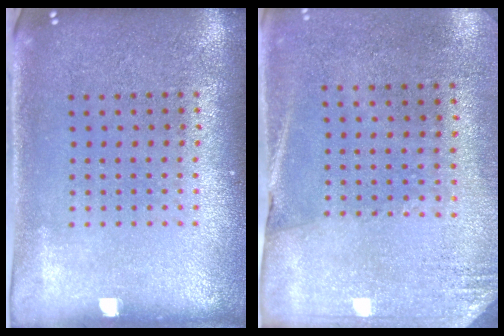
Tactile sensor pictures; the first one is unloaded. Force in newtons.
{"total": 2.6, "press": 2.3, "slide": 1.2}